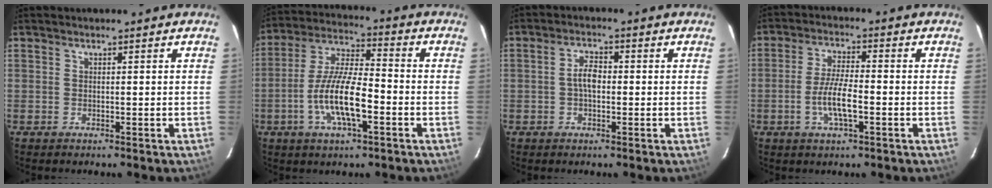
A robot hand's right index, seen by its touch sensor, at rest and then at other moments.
{"total": 12.8, "force": [-4.3, 3.6, 11.5], "torque": [-0.233, -0.004, -0.083]}
{"total": 3.7, "force": [-0.3, 1.9, 3.1], "torque": [-0.061, 0.010, -0.005]}
{"total": 7.0, "force": [-2.2, 1.8, 6.4], "torque": [-0.127, -0.002, -0.043]}